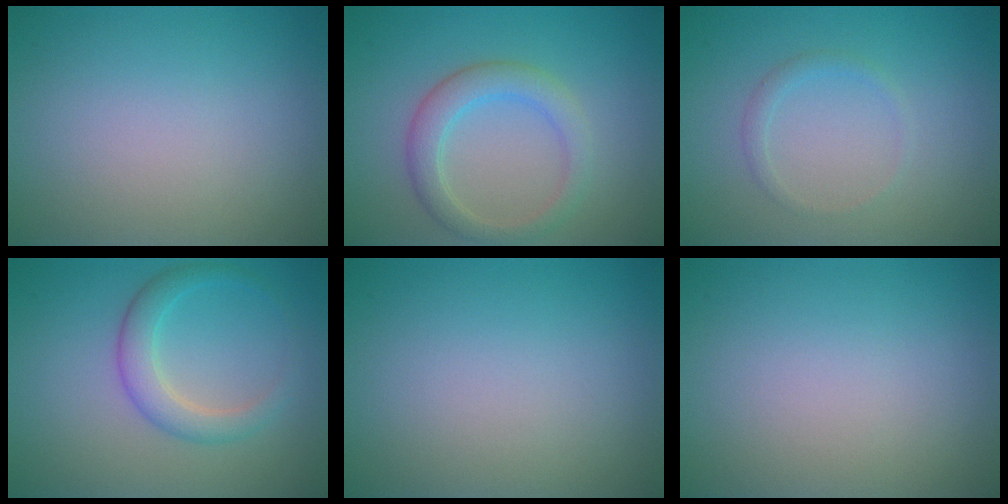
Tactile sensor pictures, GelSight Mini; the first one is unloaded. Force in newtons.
{"total": 3.3, "press": 3.3, "slide": 0.3}
{"total": 1.1, "press": 1.1, "slide": 0.1}
{"total": 2.9, "press": 2.9, "slide": 0.1}
{"total": 0.0}
{"total": 0.0}